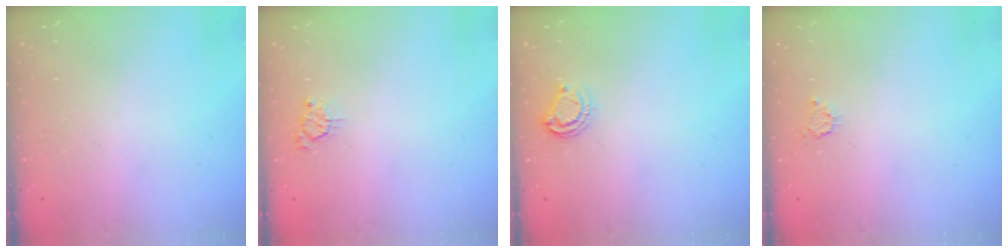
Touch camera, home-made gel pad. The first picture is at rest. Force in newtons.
{"total": 2.9, "press": 2.9, "slide": 0.3}
{"total": 5.7, "press": 5.7, "slide": 0.5}
{"total": 3.0, "press": 3.0, "slide": 0.4}